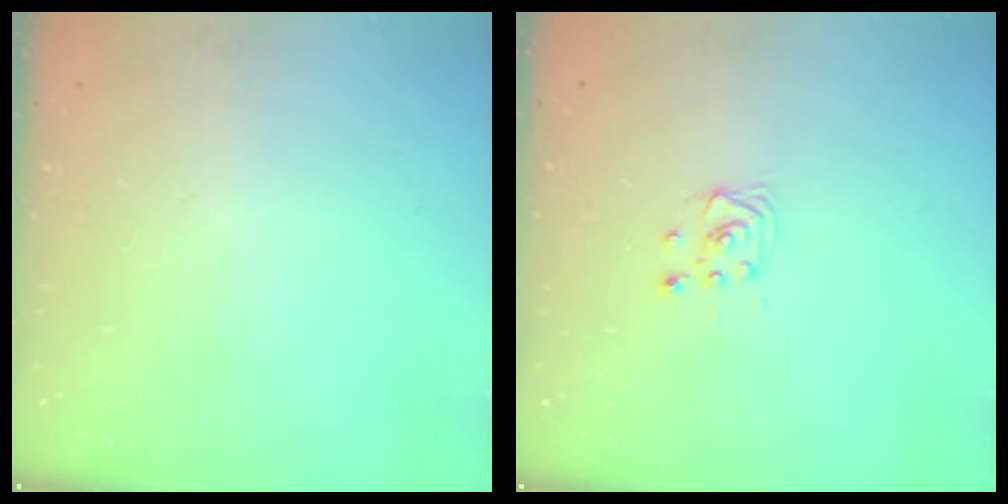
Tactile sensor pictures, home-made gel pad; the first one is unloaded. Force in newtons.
{"total": 2.9, "press": 2.9, "slide": 0.4}